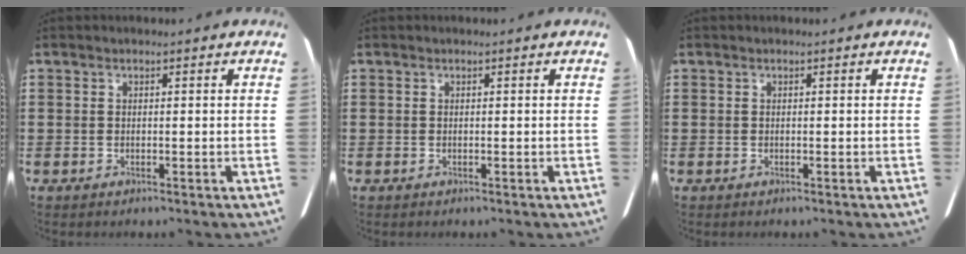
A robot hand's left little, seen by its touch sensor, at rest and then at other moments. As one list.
[{"total": 0.0}, {"total": 0.0}]